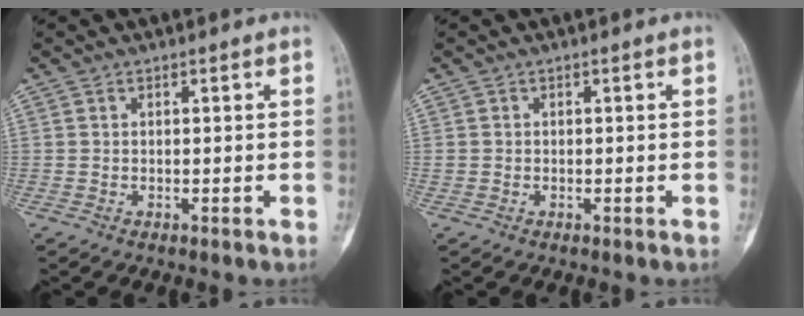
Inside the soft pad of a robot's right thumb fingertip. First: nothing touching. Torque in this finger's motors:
{"motor_torque": [2.57, 2.44, 0.21, -0.29, -0.02]}